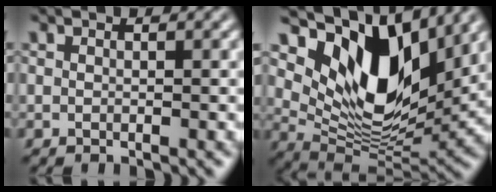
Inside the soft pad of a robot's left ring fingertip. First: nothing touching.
{"total": 11.2, "force": [5.3, 5.8, 8.0], "torque": [-0.137, -0.004, 0.098]}